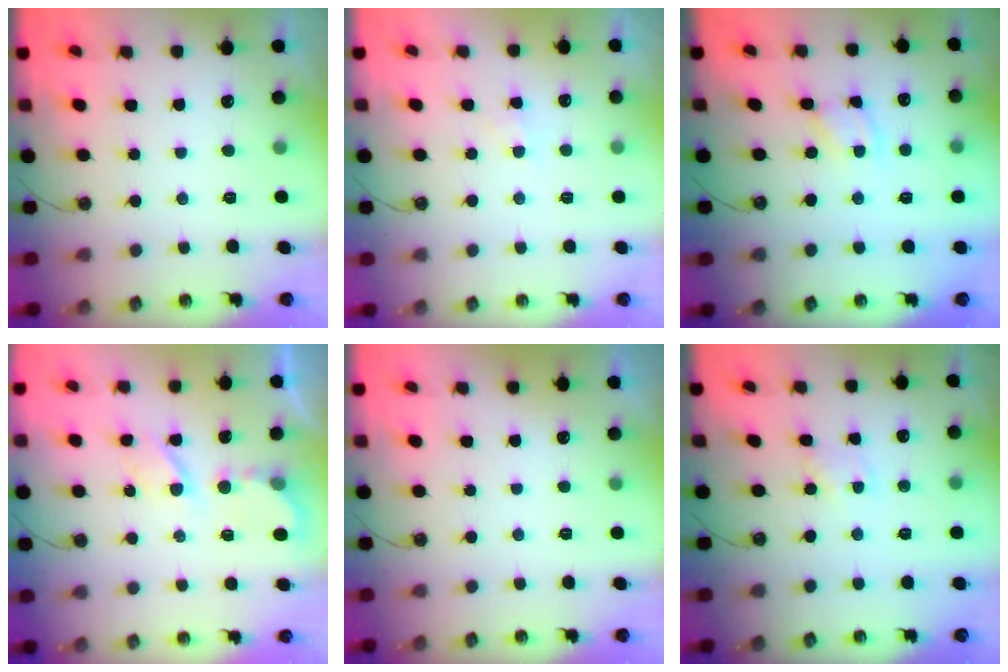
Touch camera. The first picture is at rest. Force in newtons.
{"total": 4.8, "press": 4.8, "slide": 0.6}
{"total": 2.4, "press": 2.4, "slide": 0.2}
{"total": 5.7, "press": 5.7, "slide": 0.1}
{"total": 0.0}
{"total": 2.7, "press": 2.7, "slide": 0.2}